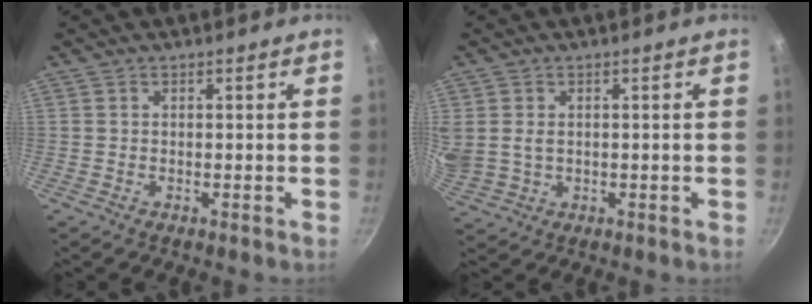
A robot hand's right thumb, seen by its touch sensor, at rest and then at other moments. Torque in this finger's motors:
{"motor_torque": [1.65, 2.00, 1.52, -0.41, 0.16]}